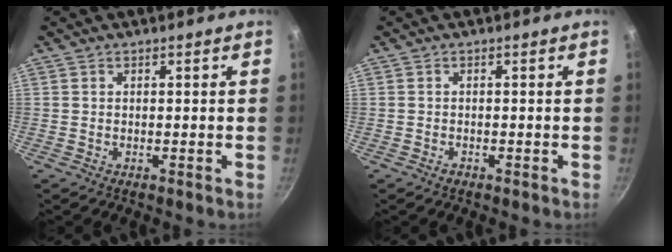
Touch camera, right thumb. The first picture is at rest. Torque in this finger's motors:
{"motor_torque": [-0.16, 0.05, -0.24, 0.11, 0.03]}